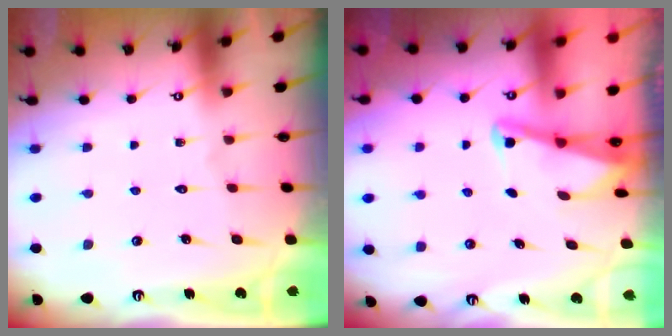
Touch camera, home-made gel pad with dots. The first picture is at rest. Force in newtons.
{"total": 2.1, "press": 2.0, "slide": 0.3}